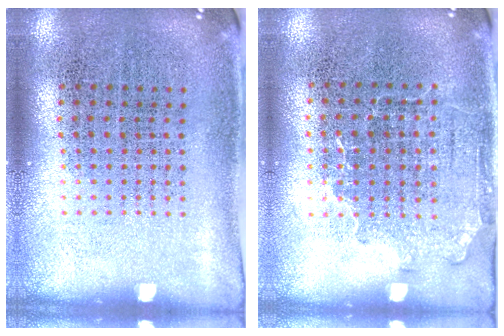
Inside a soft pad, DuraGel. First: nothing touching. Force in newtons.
{"total": 1.4, "press": 1.1, "slide": 0.8}